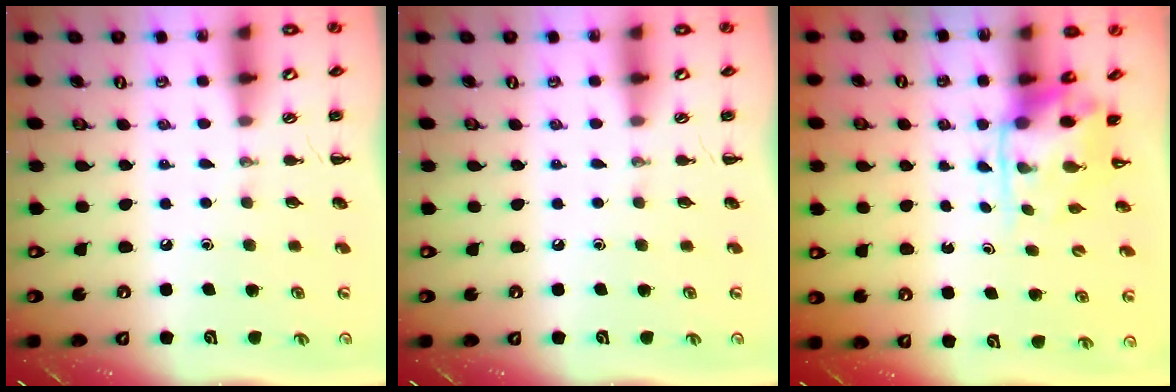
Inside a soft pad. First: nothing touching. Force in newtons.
{"total": 0.0}
{"total": 3.4, "press": 3.3, "slide": 0.6}